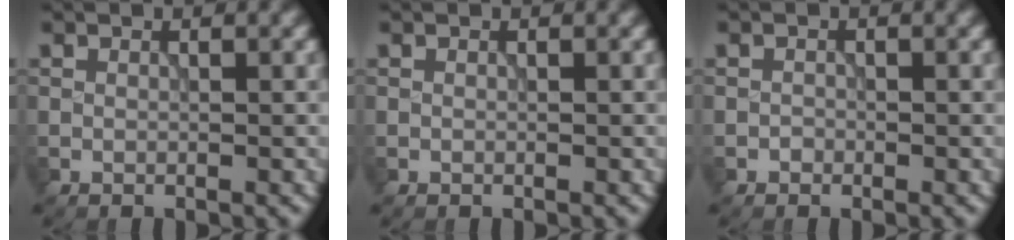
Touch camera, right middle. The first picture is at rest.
{"total": 0.0}
{"total": 0.5, "force": [-0.3, 0.4, 0.0], "torque": [0.003, -0.003, -0.006]}